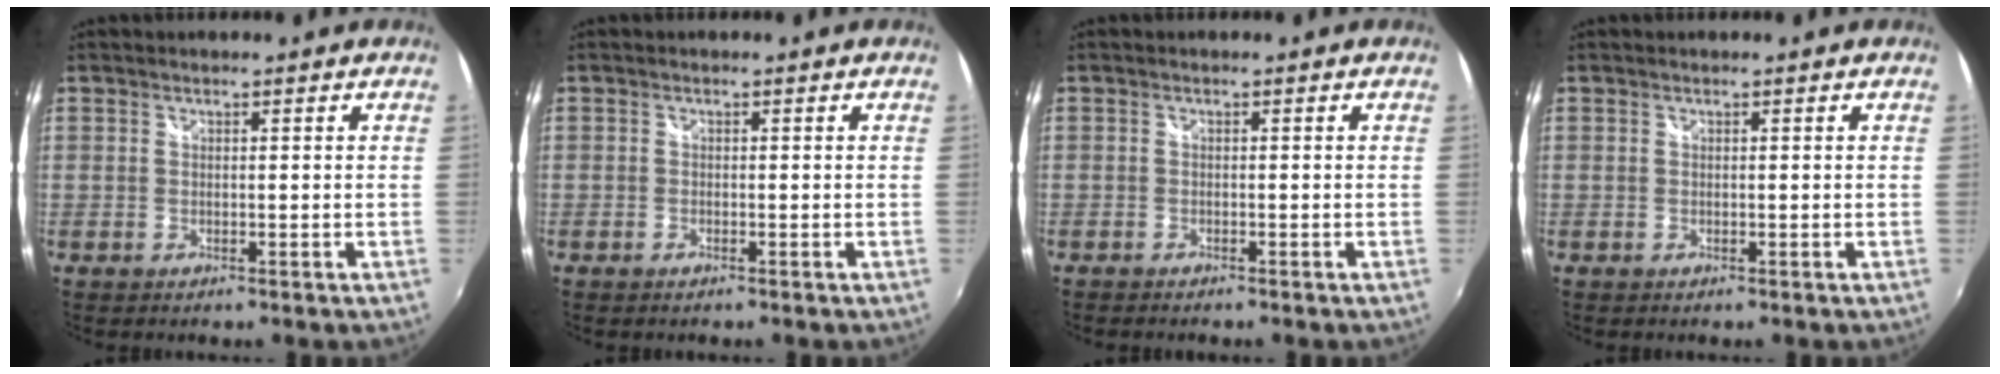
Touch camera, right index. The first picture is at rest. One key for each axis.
{"total": 0.6, "fx": -0.5, "fy": 0.2, "fz": 0.1, "tx": -0.004, "ty": -0.003, "tz": -0.012}
{"total": 1.3, "fx": -1.3, "fy": 0.2, "fz": 0.3, "tx": -0.011, "ty": -0.010, "tz": -0.024}
{"total": 0.0}